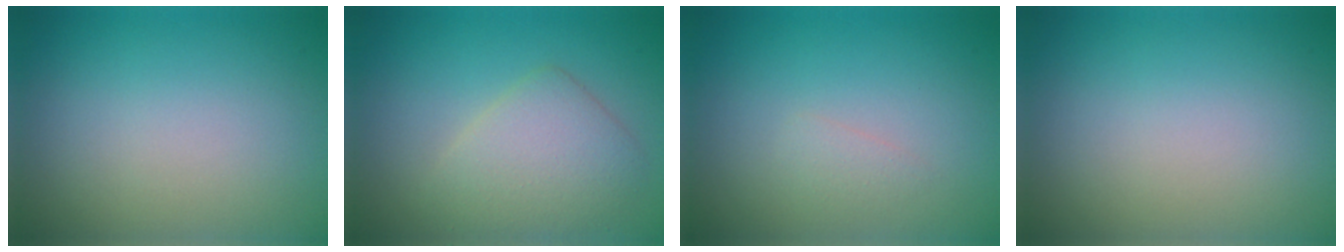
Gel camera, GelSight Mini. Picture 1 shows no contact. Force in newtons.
{"total": 4.3, "press": 4.3, "slide": 0.2}
{"total": 0.9, "press": 0.9, "slide": 0.1}
{"total": 0.0}